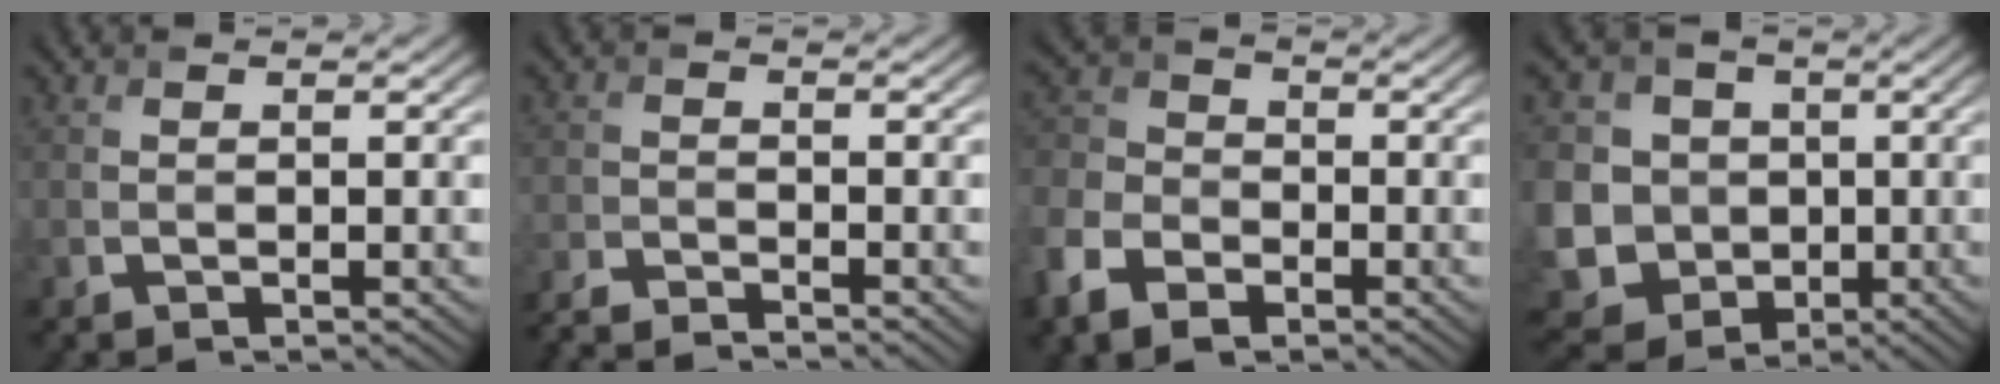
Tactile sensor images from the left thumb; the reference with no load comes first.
{"total": 4.0, "force": [-3.7, 0.1, 1.3], "torque": [-0.030, -0.011, -0.079]}
{"total": 8.5, "force": [-4.2, 5.4, 4.9], "torque": [-0.139, -0.016, -0.102]}
{"total": 14.5, "force": [-1.2, 13.4, 5.2], "torque": [-0.200, -0.011, -0.028]}